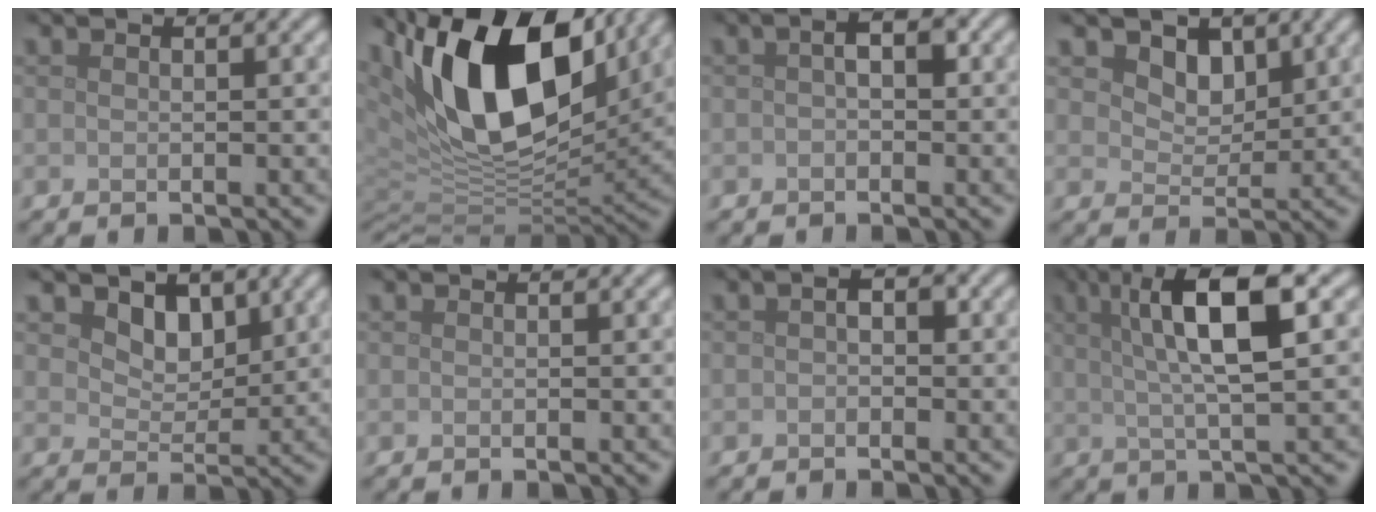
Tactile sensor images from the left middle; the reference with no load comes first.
{"total": 16.4, "force": [7.3, 7.9, 12.4], "torque": [-0.227, 0.017, 0.119]}
{"total": 2.0, "force": [0.1, 1.0, 1.7], "torque": [-0.025, 0.006, -0.003]}
{"total": 2.7, "force": [1.7, 1.7, 1.2], "torque": [-0.032, -0.012, 0.026]}
{"total": 2.9, "force": [1.8, 1.8, 1.3], "torque": [-0.033, -0.011, 0.026]}
{"total": 0.0}
{"total": 1.4, "force": [-0.2, 0.9, 1.0], "torque": [-0.016, 0.001, -0.007]}
{"total": 8.6, "force": [2.7, 2.1, 7.9], "torque": [-0.115, 0.018, 0.038]}